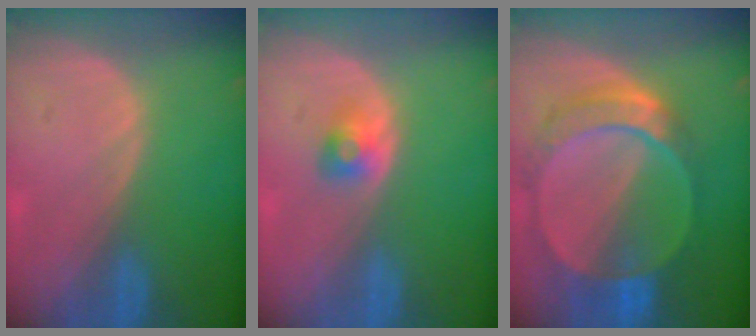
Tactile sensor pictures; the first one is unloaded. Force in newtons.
{"total": 2.5, "press": 2.3, "slide": 0.9}
{"total": 9.5, "press": 8.2, "slide": 4.8}